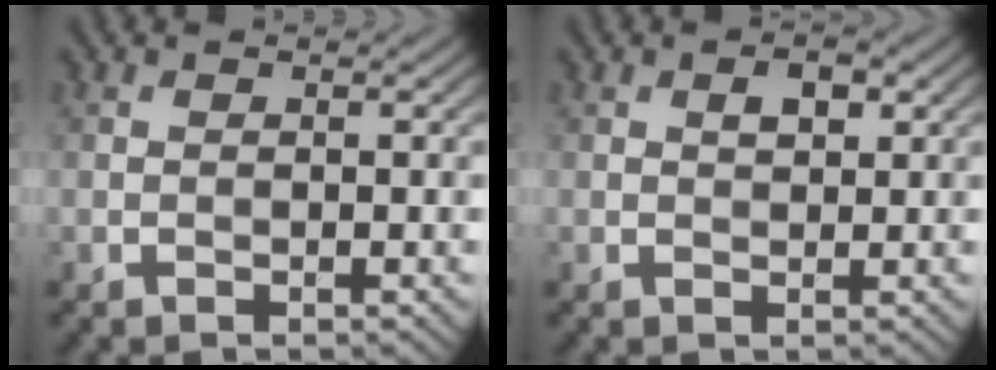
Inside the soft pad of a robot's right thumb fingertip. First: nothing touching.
{"total": 2.0, "force": [0.8, 1.1, 1.5], "torque": [-0.023, 0.001, 0.013]}